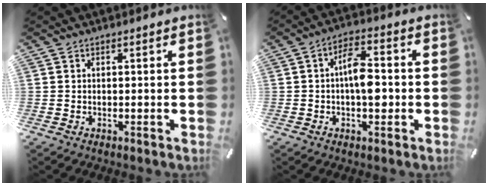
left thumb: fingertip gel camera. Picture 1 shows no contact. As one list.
[{"total": 8.5, "force": [-0.8, 4.3, 7.2], "torque": [-0.105, 0.008, -0.016]}]